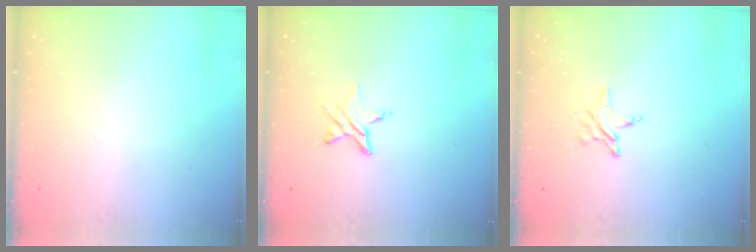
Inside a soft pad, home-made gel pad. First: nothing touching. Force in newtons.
{"total": 5.6, "press": 5.5, "slide": 0.6}
{"total": 2.9, "press": 2.9, "slide": 0.3}